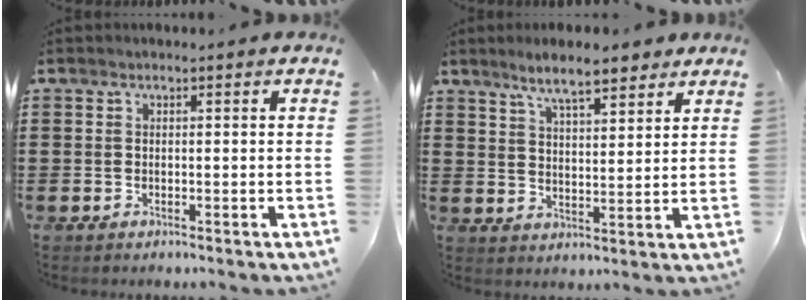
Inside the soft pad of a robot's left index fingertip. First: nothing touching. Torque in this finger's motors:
{"motor_torque": [1.18, -0.96, 0.47, 0.14]}